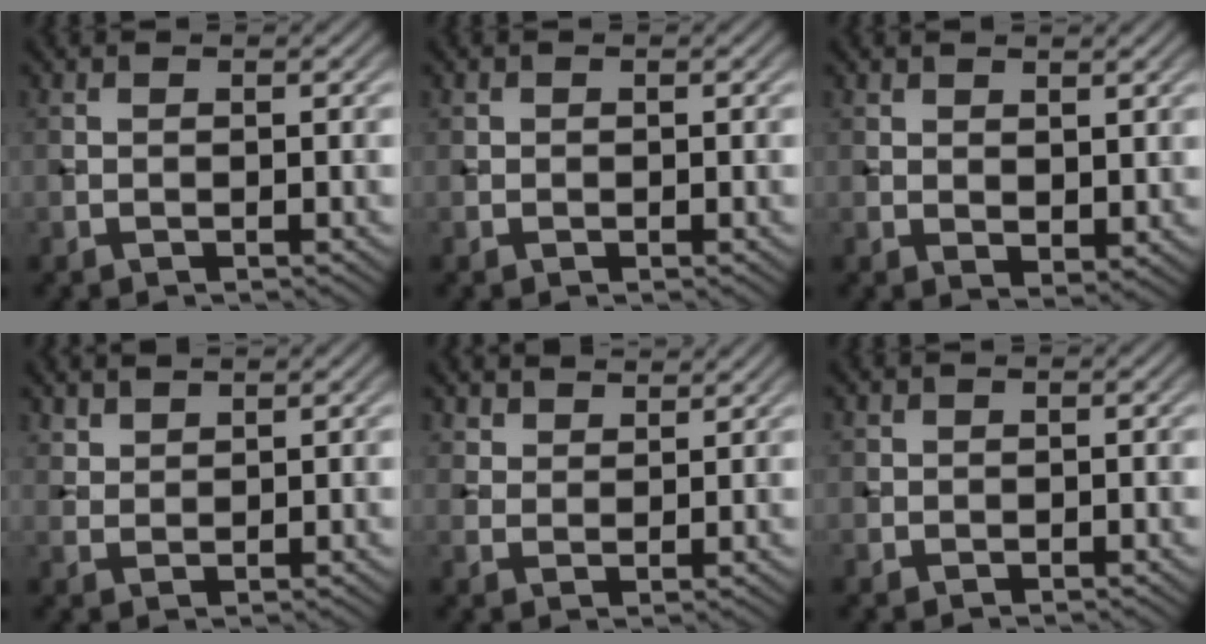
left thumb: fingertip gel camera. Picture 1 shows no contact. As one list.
[{"total": 0.7, "force": [0.1, 0.7, 0.1], "torque": [0.001, -0.004, 0.000]}, {"total": 2.7, "force": [1.5, 1.6, 1.5], "torque": [-0.029, -0.008, 0.031]}, {"total": 2.4, "force": [2.1, 0.9, 0.8], "torque": [-0.021, -0.004, 0.054]}, {"total": 4.0, "force": [3.4, 1.6, 1.2], "torque": [-0.031, -0.010, 0.082]}, {"total": 1.1, "force": [0.0, 1.1, 0.1], "torque": [0.003, -0.004, -0.003]}]